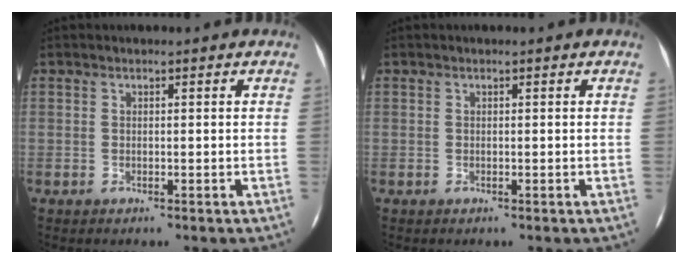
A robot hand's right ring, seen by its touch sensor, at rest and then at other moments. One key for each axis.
{"total": 0.0}